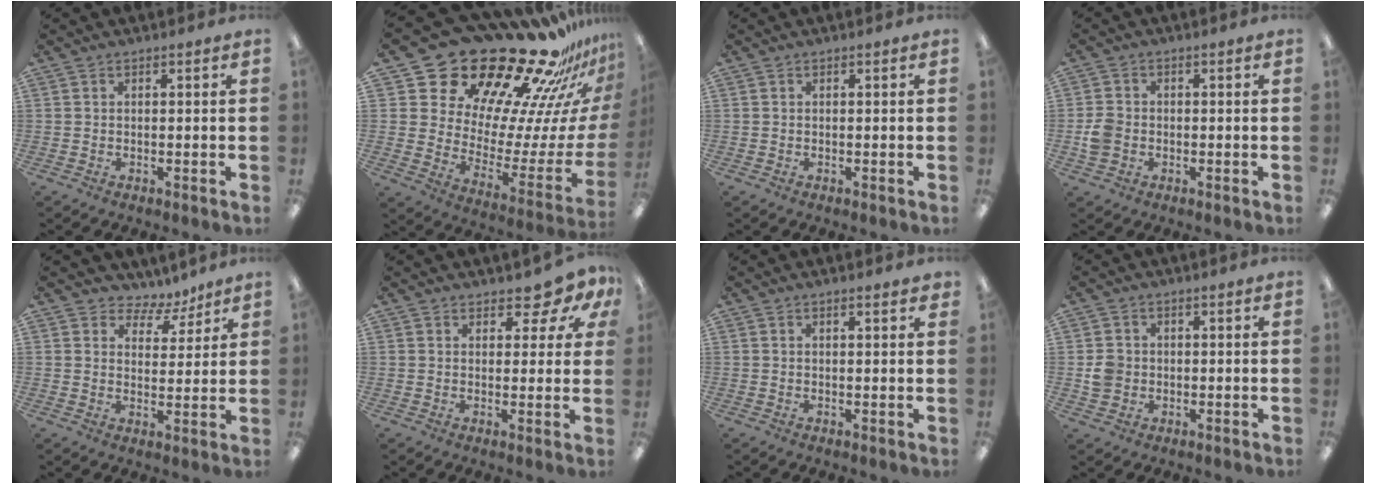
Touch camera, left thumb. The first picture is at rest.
{"total": 30.8, "force": [25.1, 12.0, 13.1], "torque": [-0.177, -0.213, 0.452]}
{"total": 0.0}
{"total": 4.1, "force": [-0.9, 3.4, 2.1], "torque": [-0.042, 0.006, -0.015]}
{"total": 5.4, "force": [4.3, 3.1, 1.0], "torque": [-0.010, -0.033, 0.073]}
{"total": 6.4, "force": [4.7, 2.9, 3.2], "torque": [-0.033, -0.031, 0.080]}
{"total": 1.7, "force": [1.2, 0.3, 1.2], "torque": [-0.025, 0.003, 0.020]}
{"total": 3.7, "force": [-0.2, 3.5, 1.2], "torque": [-0.015, 0.004, -0.003]}